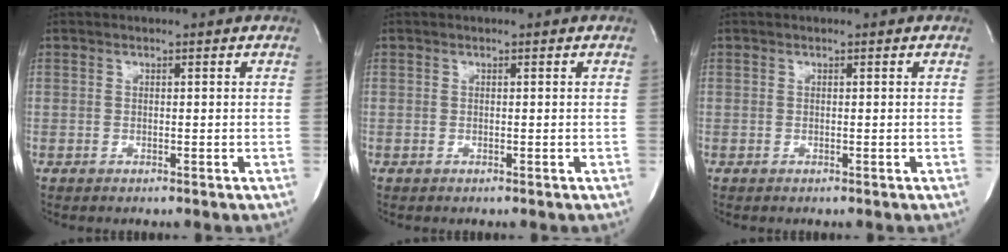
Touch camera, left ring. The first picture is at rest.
{"total": 0.0}
{"total": 0.0}